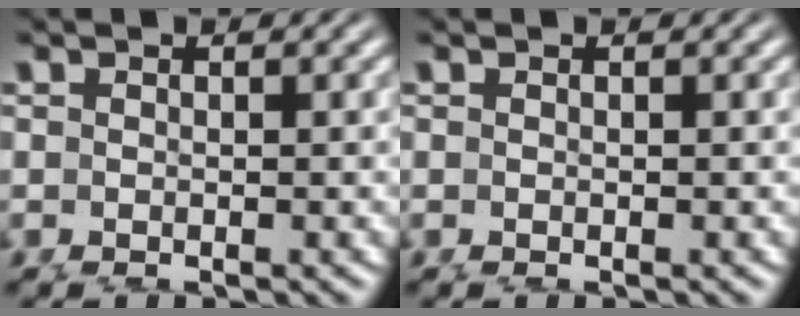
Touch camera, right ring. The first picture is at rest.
{"total": 0.0}